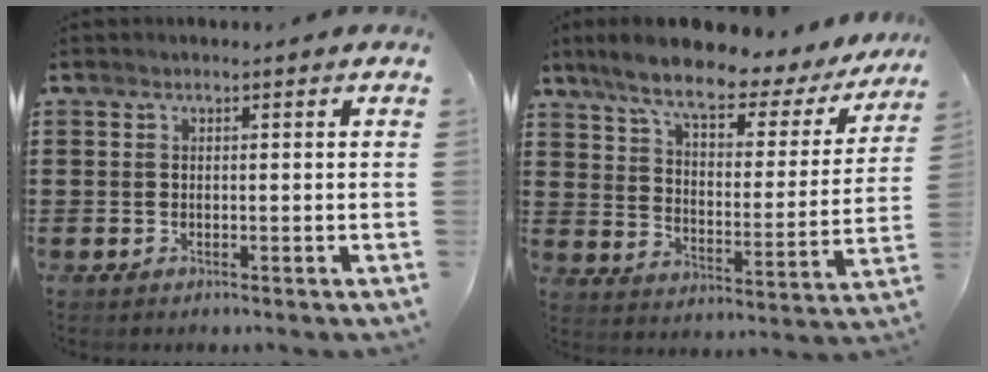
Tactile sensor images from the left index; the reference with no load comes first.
{"total": 8.9, "force": [7.0, 1.7, 5.2], "torque": [-0.122, -0.037, 0.113]}